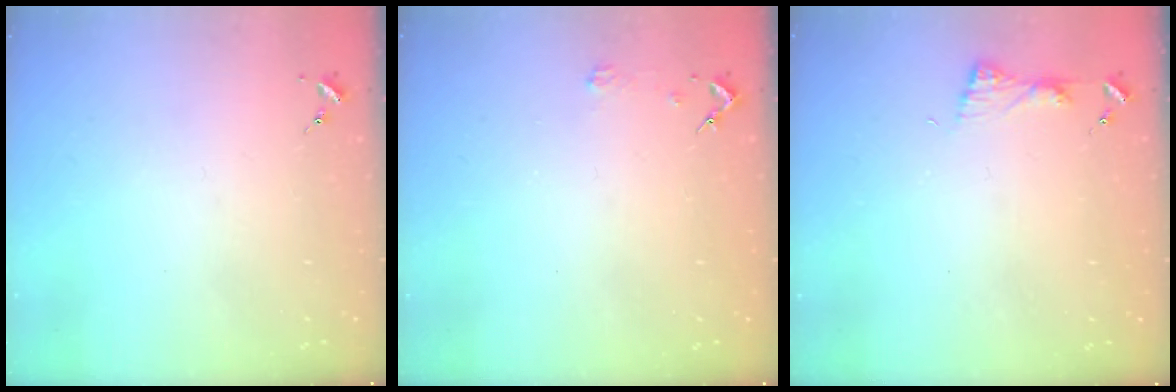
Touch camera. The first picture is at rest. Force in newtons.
{"total": 2.3, "press": 2.3, "slide": 0.2}
{"total": 5.6, "press": 5.5, "slide": 0.7}